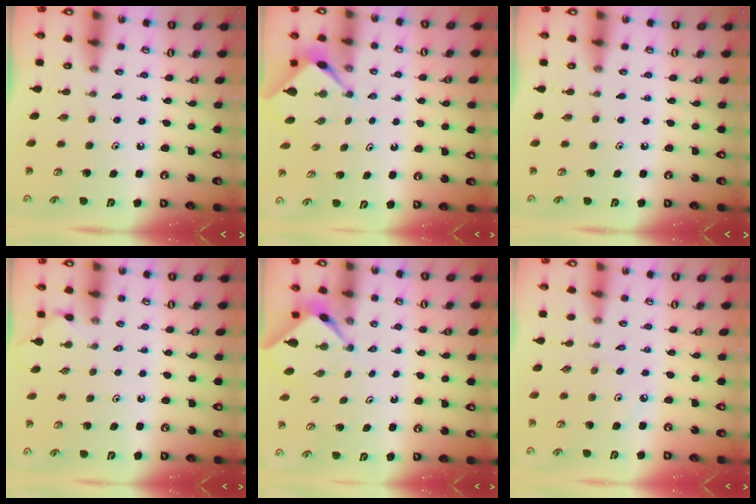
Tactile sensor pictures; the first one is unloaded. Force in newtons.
{"total": 3.6, "press": 3.6, "slide": 0.7}
{"total": 0.0}
{"total": 2.4, "press": 2.4, "slide": 0.3}
{"total": 2.3, "press": 2.3, "slide": 0.3}
{"total": 2.3, "press": 2.2, "slide": 0.5}